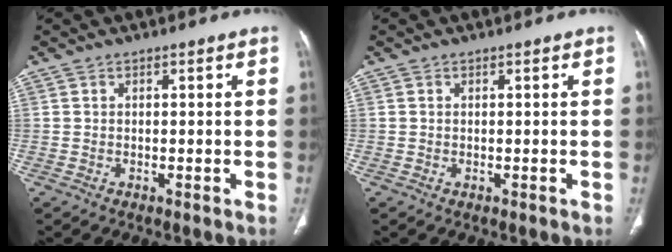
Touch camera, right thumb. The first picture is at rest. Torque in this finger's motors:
{"motor_torque": [0.14, -0.26, 0.24, -0.61, -0.08]}